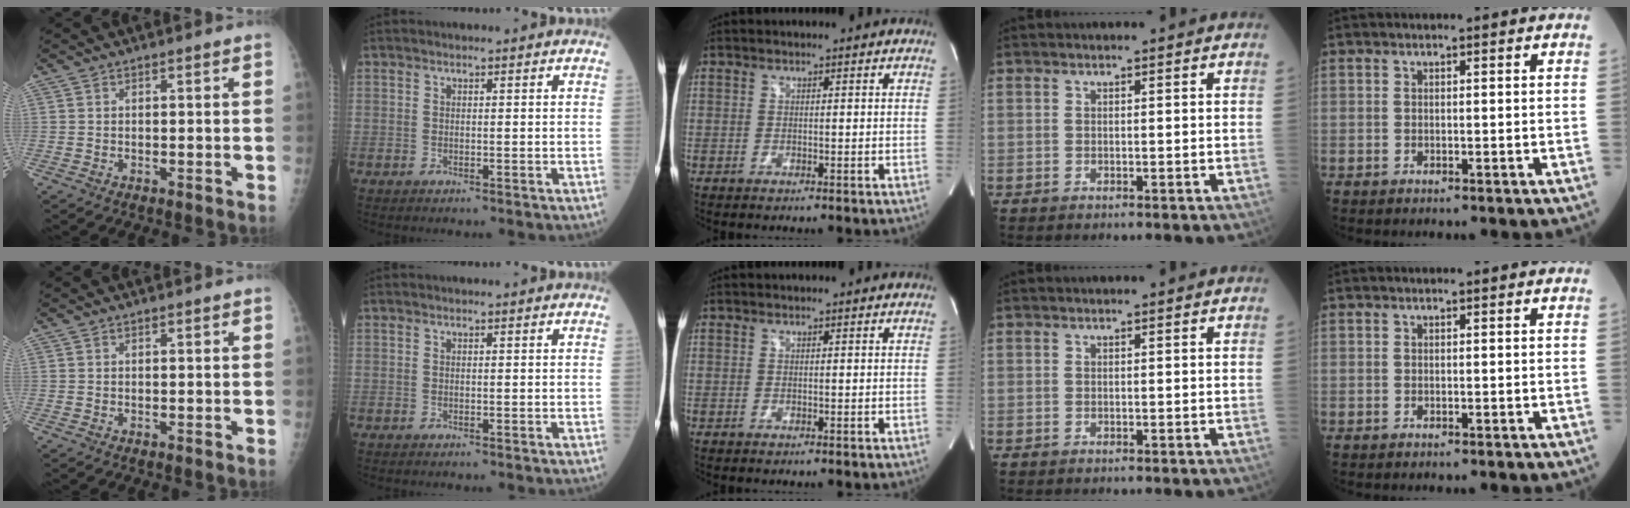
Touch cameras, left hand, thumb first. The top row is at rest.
{}